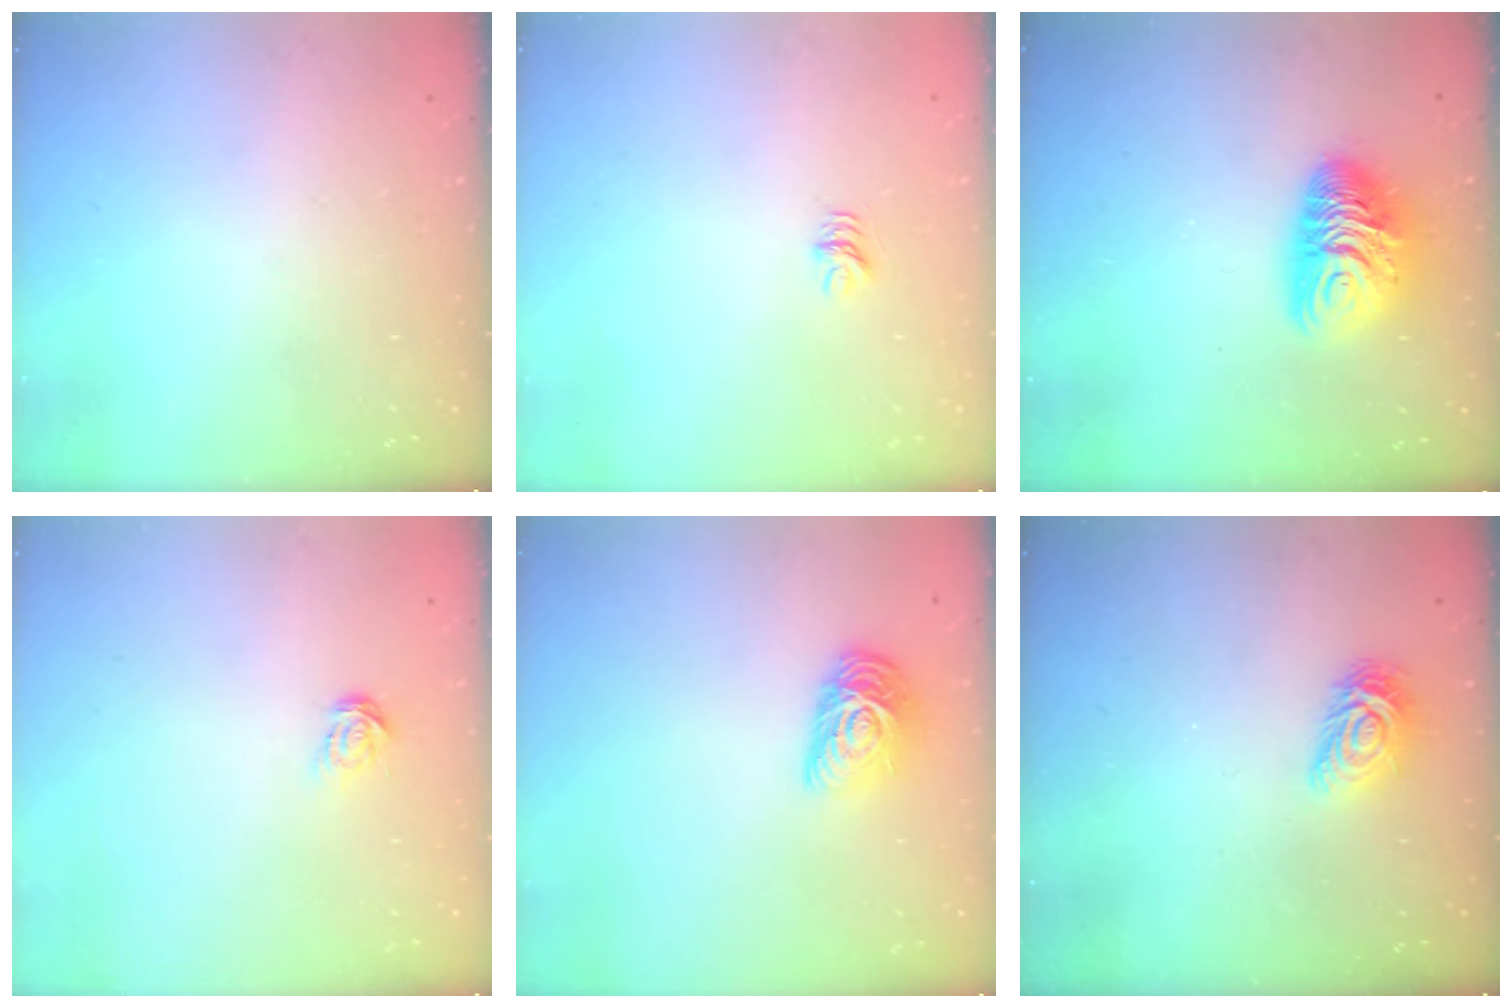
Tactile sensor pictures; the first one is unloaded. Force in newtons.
{"total": 3.9, "press": 3.9, "slide": 0.3}
{"total": 11.0, "press": 11.0, "slide": 0.9}
{"total": 4.4, "press": 4.4, "slide": 0.3}
{"total": 10.8, "press": 10.8, "slide": 0.6}
{"total": 9.6, "press": 9.6, "slide": 0.3}